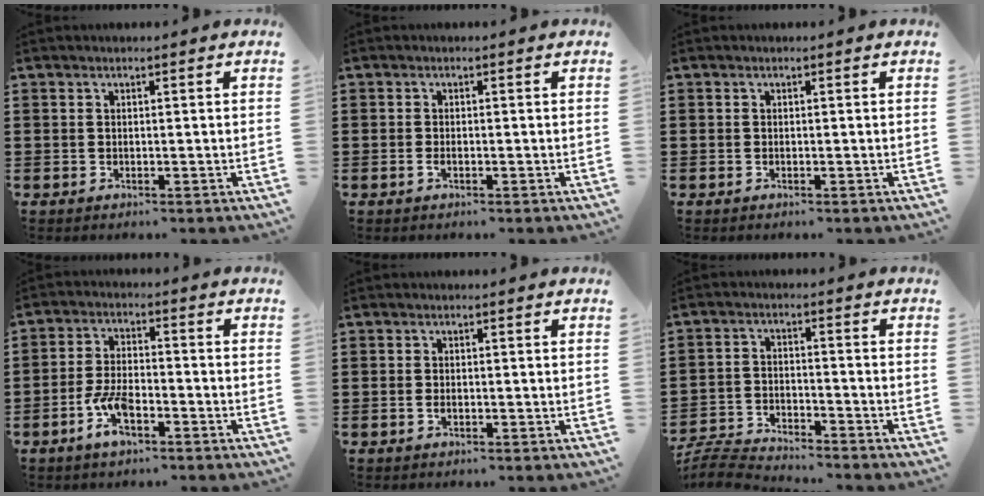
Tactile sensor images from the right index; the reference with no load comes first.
{"total": 0.9, "force": [-0.4, 0.4, 0.8], "torque": [-0.016, -0.004, -0.006]}
{"total": 0.0}
{"total": 6.1, "force": [-3.1, 2.4, 4.6], "torque": [-0.113, -0.005, -0.062]}
{"total": 0.9, "force": [-0.3, 0.5, 0.7], "torque": [-0.015, -0.002, -0.005]}
{"total": 4.9, "force": [-4.9, 0.3, 0.6], "torque": [-0.033, -0.003, -0.104]}